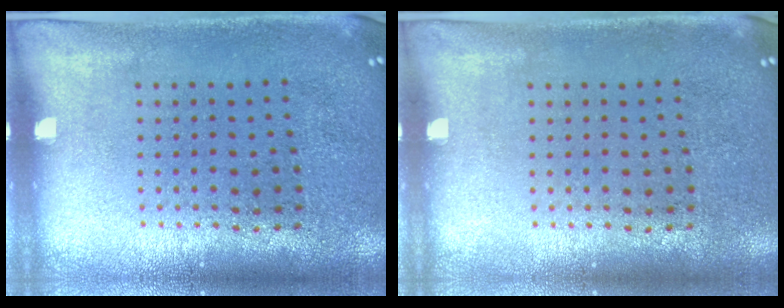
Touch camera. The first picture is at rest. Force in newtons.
{"total": 0.0}